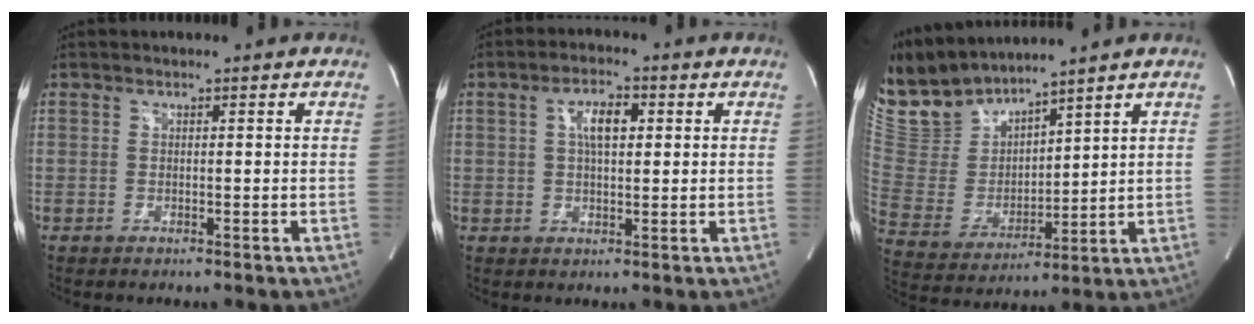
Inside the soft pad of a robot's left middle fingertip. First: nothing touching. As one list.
[{"total": 4.9, "force": [1.2, 2.1, 4.3], "torque": [-0.079, 0.012, 0.020]}, {"total": 12.7, "force": [11.9, 2.6, 3.7], "torque": [-0.095, 0.005, 0.255]}]